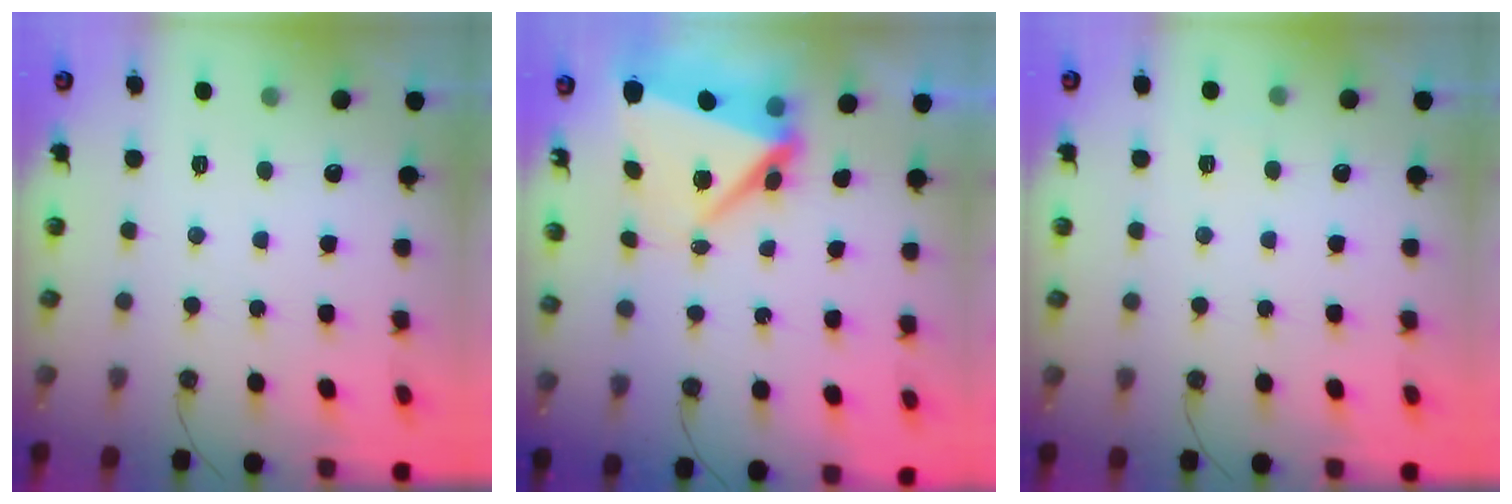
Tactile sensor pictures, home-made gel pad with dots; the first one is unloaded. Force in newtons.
{"total": 8.0, "press": 8.0, "slide": 1.0}
{"total": 2.7, "press": 2.4, "slide": 1.3}